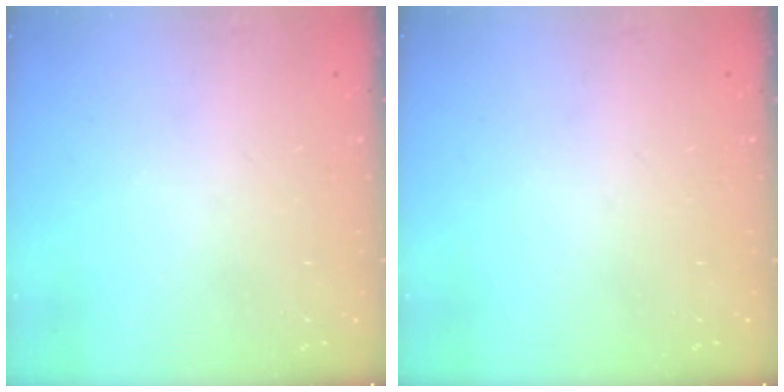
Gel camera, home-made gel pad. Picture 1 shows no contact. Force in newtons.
{"total": 0.0}